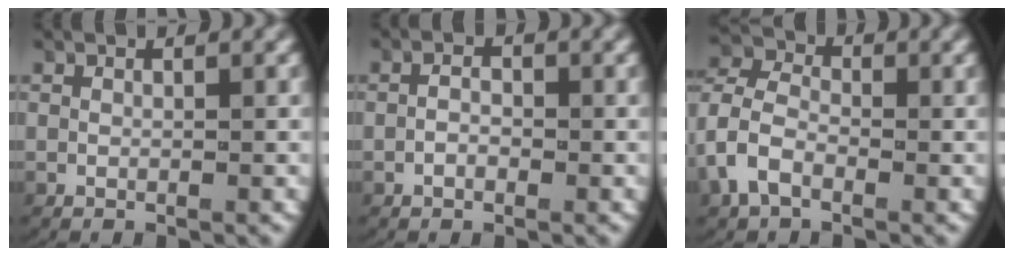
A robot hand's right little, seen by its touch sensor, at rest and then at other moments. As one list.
[{"total": 1.3, "force": [-0.6, 0.7, 0.9], "torque": [-0.016, -0.005, -0.011]}, {"total": 5.5, "force": [-0.1, 4.9, 2.5], "torque": [-0.074, -0.004, -0.011]}]